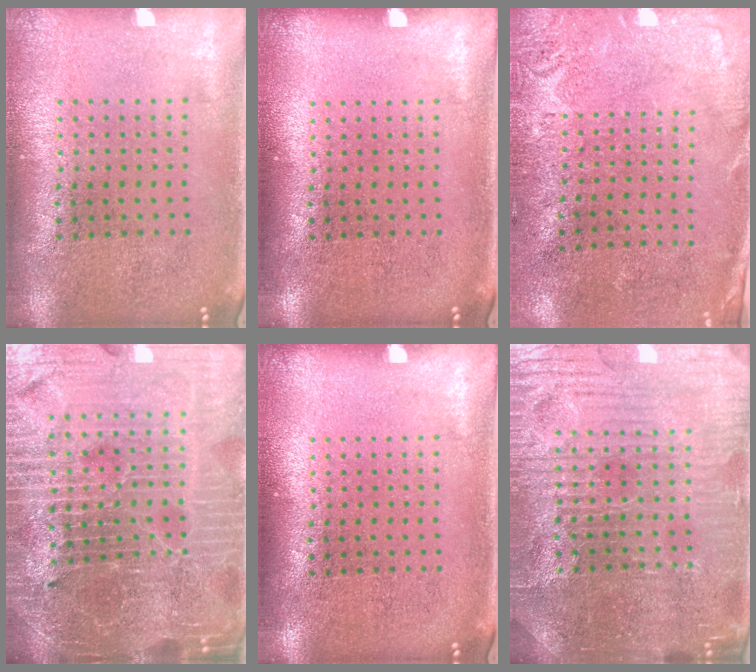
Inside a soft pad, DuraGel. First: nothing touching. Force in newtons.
{"total": 0.0}
{"total": 2.8, "press": 2.4, "slide": 1.4}
{"total": 5.9, "press": 5.3, "slide": 2.4}
{"total": 0.0}
{"total": 4.8, "press": 4.7, "slide": 1.1}